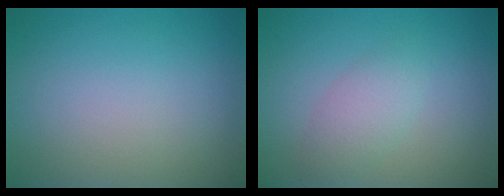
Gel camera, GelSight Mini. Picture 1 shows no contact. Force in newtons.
{"total": 2.4, "press": 2.4, "slide": 0.1}